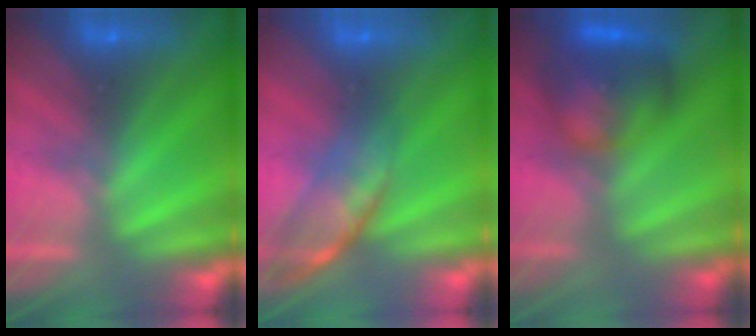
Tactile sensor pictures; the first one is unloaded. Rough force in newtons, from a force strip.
{"total": 2.6}
{"total": 8.9}